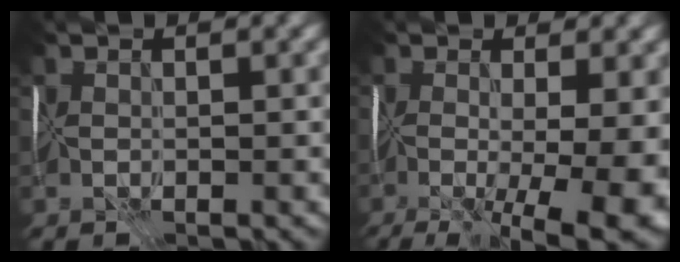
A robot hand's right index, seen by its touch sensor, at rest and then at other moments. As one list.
[{"total": 13.3, "force": [-2.9, 4.7, 12.1], "torque": [-0.168, -0.035, -0.014]}]